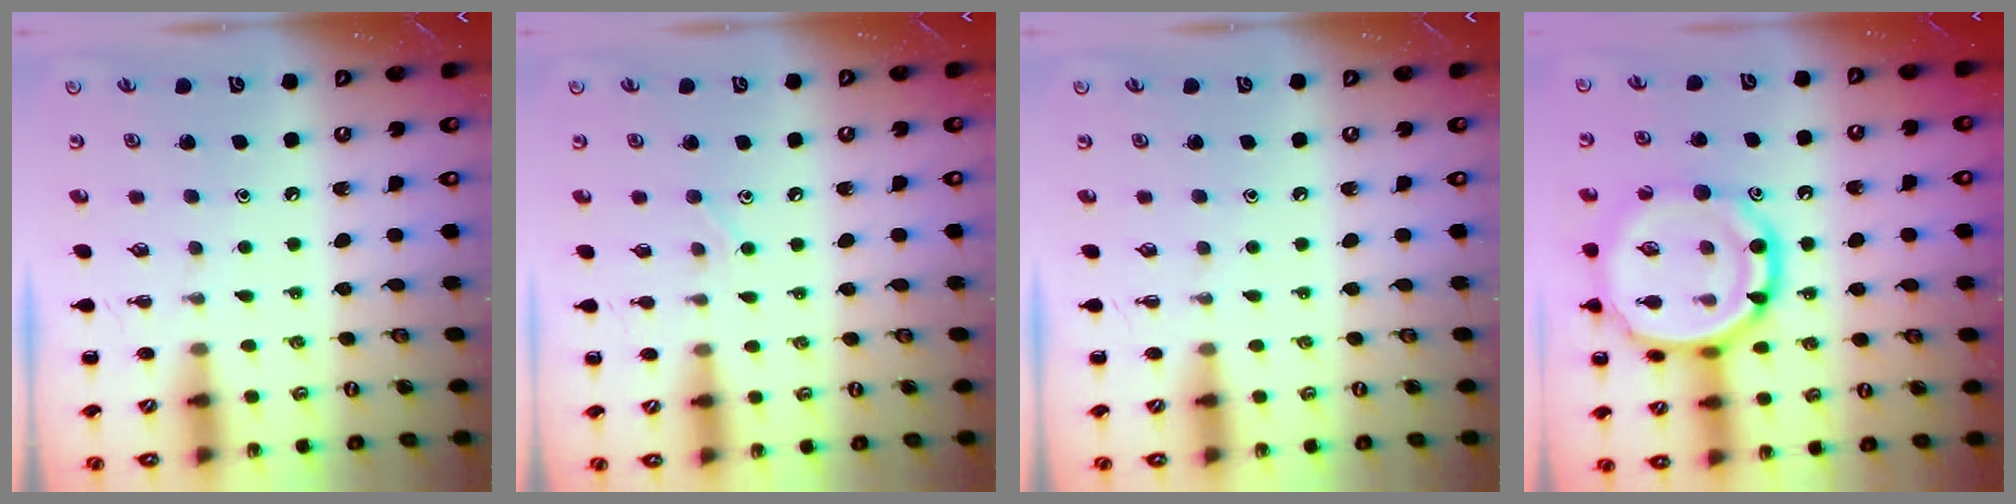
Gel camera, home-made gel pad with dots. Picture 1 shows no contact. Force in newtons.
{"total": 4.3, "press": 4.1, "slide": 1.4}
{"total": 0.0}
{"total": 20.0, "press": 19.8, "slide": 2.5}